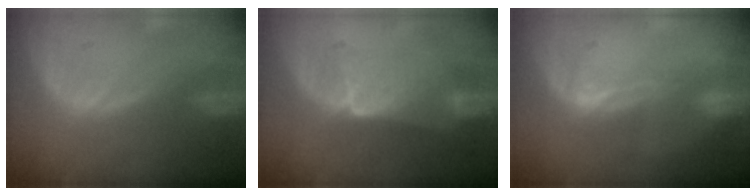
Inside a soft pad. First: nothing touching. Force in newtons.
{"total": 6.6, "press": 5.8, "slide": 3.3}
{"total": 2.2, "press": 1.7, "slide": 1.4}